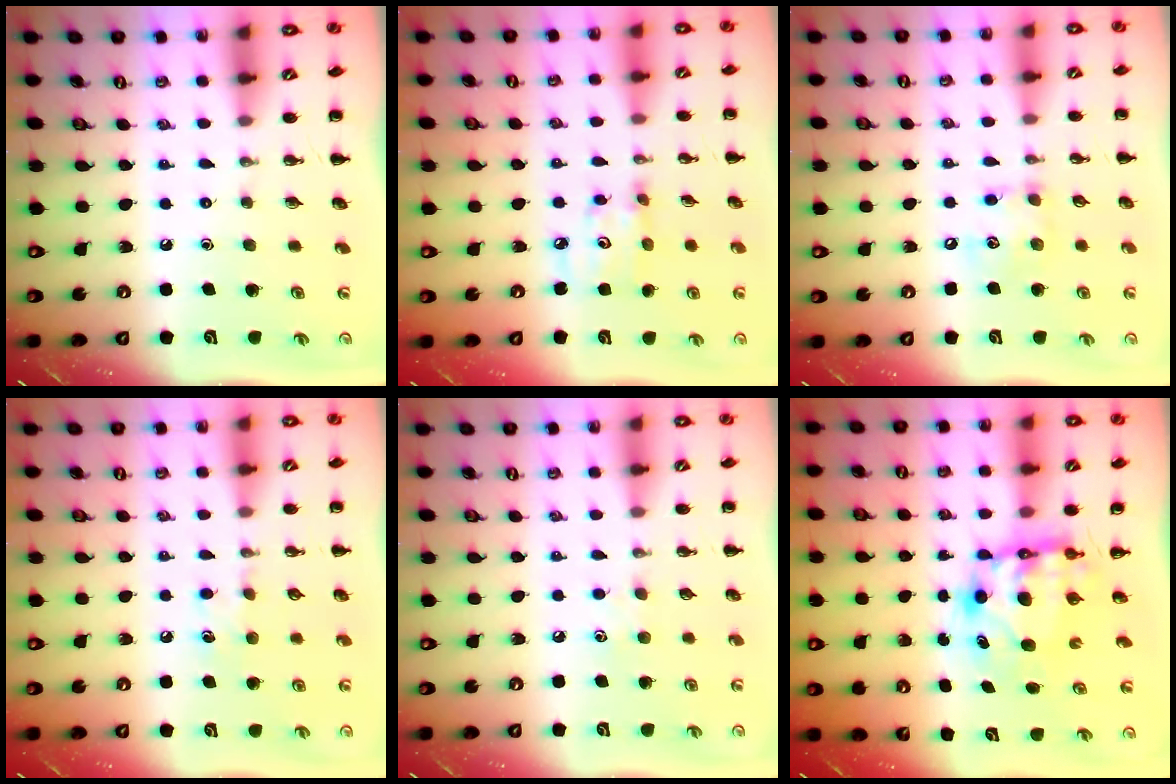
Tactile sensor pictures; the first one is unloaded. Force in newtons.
{"total": 4.6, "press": 4.6, "slide": 0.5}
{"total": 7.5, "press": 7.4, "slide": 0.9}
{"total": 5.5, "press": 5.2, "slide": 1.7}
{"total": 4.6, "press": 4.4, "slide": 1.4}
{"total": 7.5, "press": 7.2, "slide": 2.1}